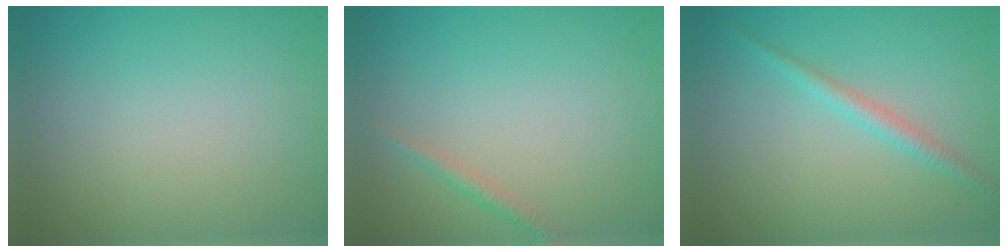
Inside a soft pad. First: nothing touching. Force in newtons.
{"total": 1.0, "press": 1.0, "slide": 0.0}
{"total": 1.7, "press": 1.7, "slide": 0.1}